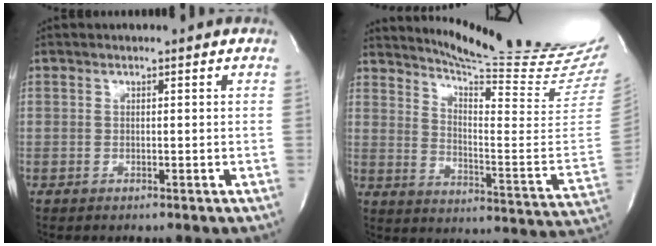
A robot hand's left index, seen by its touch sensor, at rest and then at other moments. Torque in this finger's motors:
{"motor_torque": [0.90, -0.90, 0.00, 0.00]}